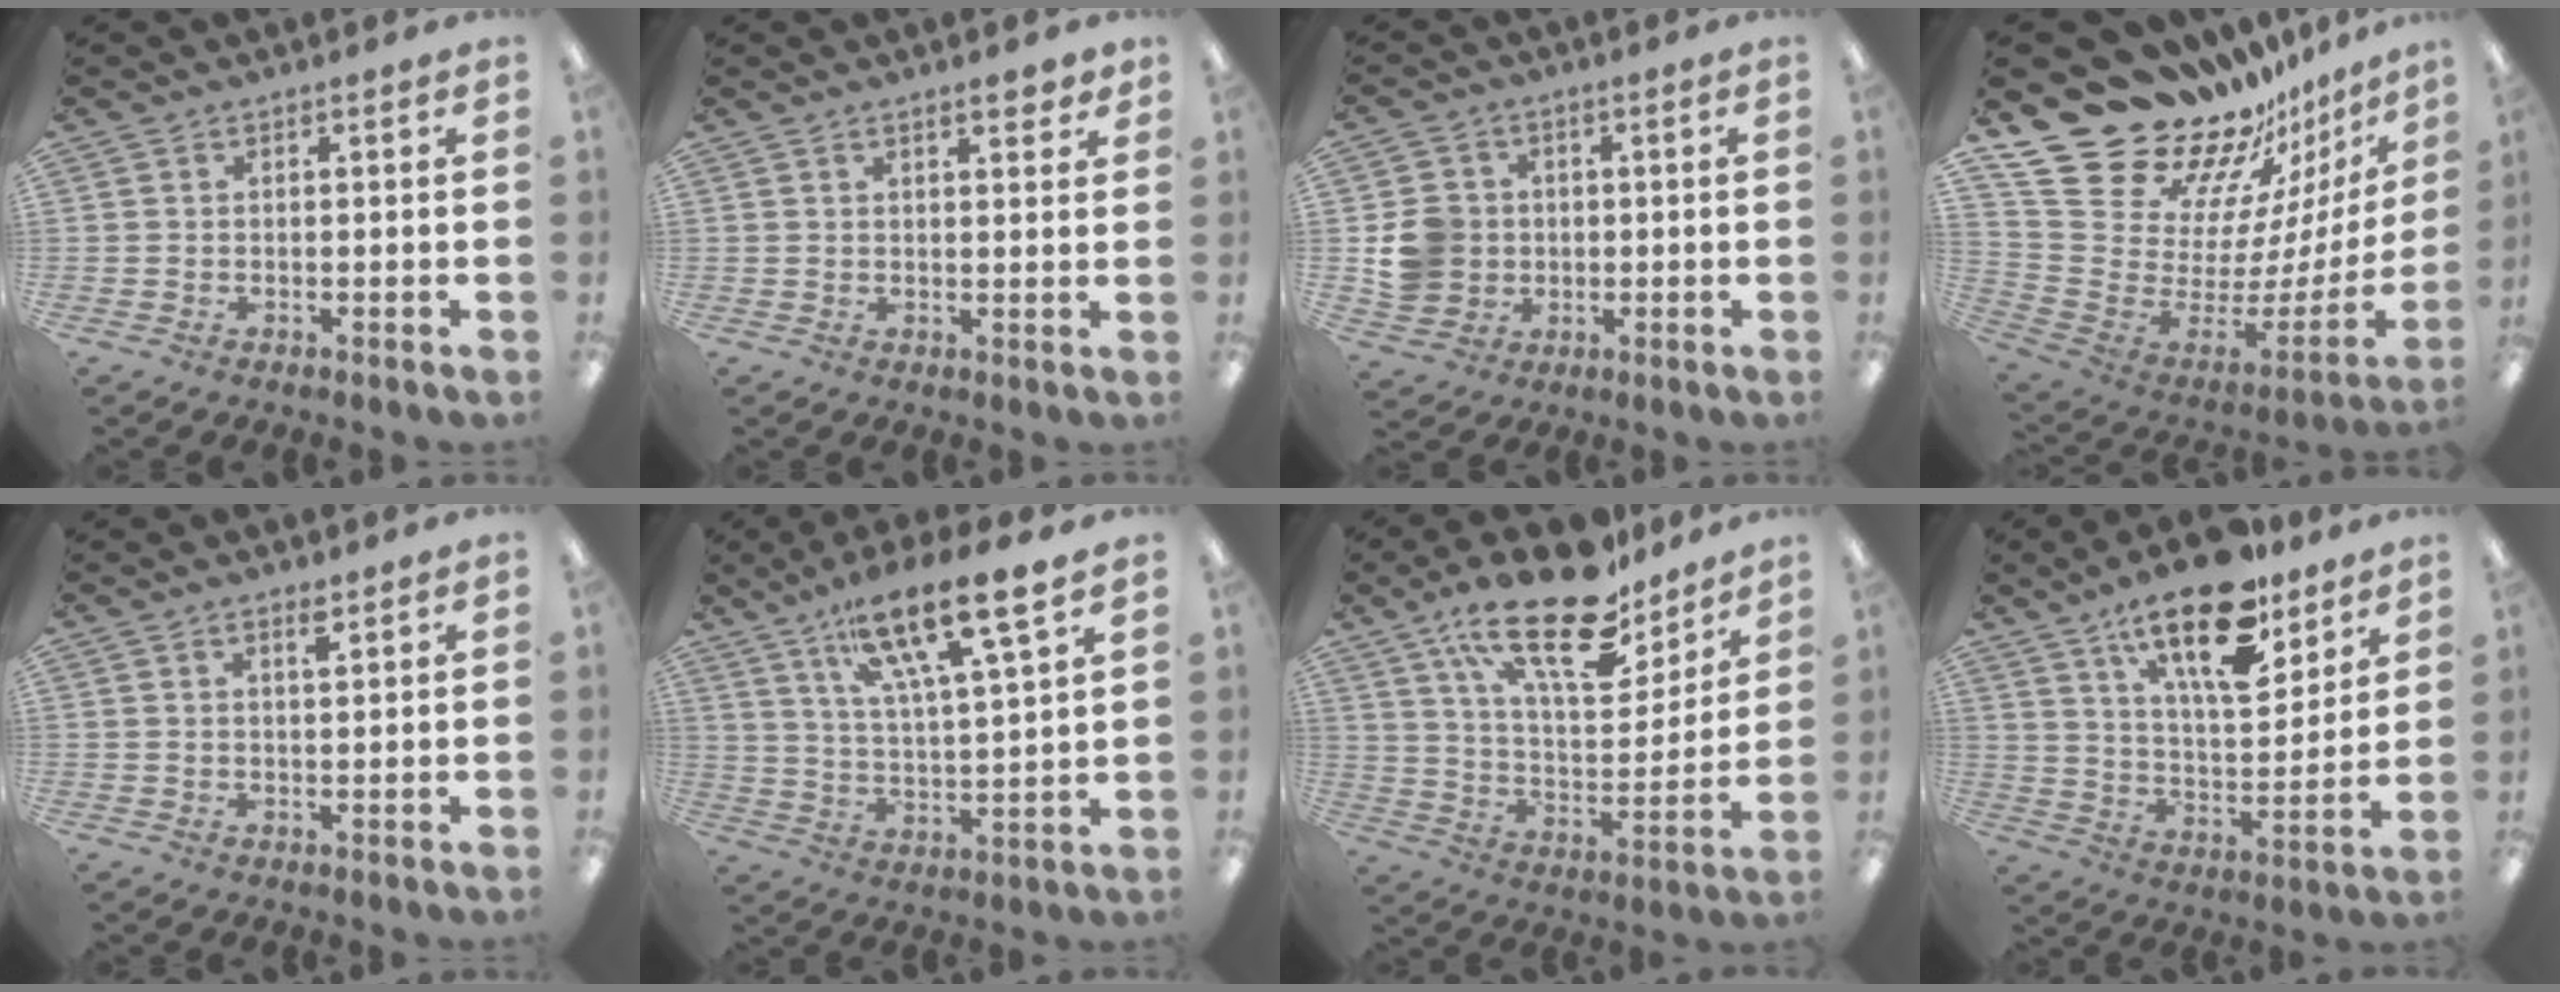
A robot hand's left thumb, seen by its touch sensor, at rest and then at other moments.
{"total": 3.6, "force": [2.7, 1.0, 2.2], "torque": [-0.025, -0.014, 0.042]}
{"total": 8.2, "force": [0.5, 7.7, 2.6], "torque": [-0.054, 0.010, 0.014]}
{"total": 24.6, "force": [19.8, 10.6, 10.1], "torque": [-0.165, -0.179, 0.388]}
{"total": 2.2, "force": [1.7, 0.3, 1.3], "torque": [-0.022, -0.005, 0.029]}
{"total": 15.6, "force": [11.6, 2.6, 10.2], "torque": [-0.177, -0.063, 0.187]}
{"total": 23.5, "force": [15.7, 9.4, 14.7], "torque": [-0.239, -0.090, 0.270]}
{"total": 19.6, "force": [13.3, 7.5, 12.2], "torque": [-0.201, -0.073, 0.222]}